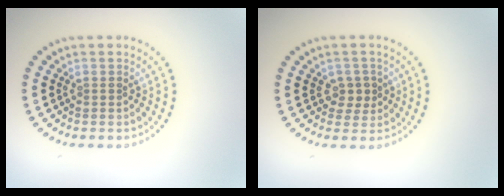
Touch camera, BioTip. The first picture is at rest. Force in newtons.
{"total": 1.7, "press": 1.6, "slide": 0.6}